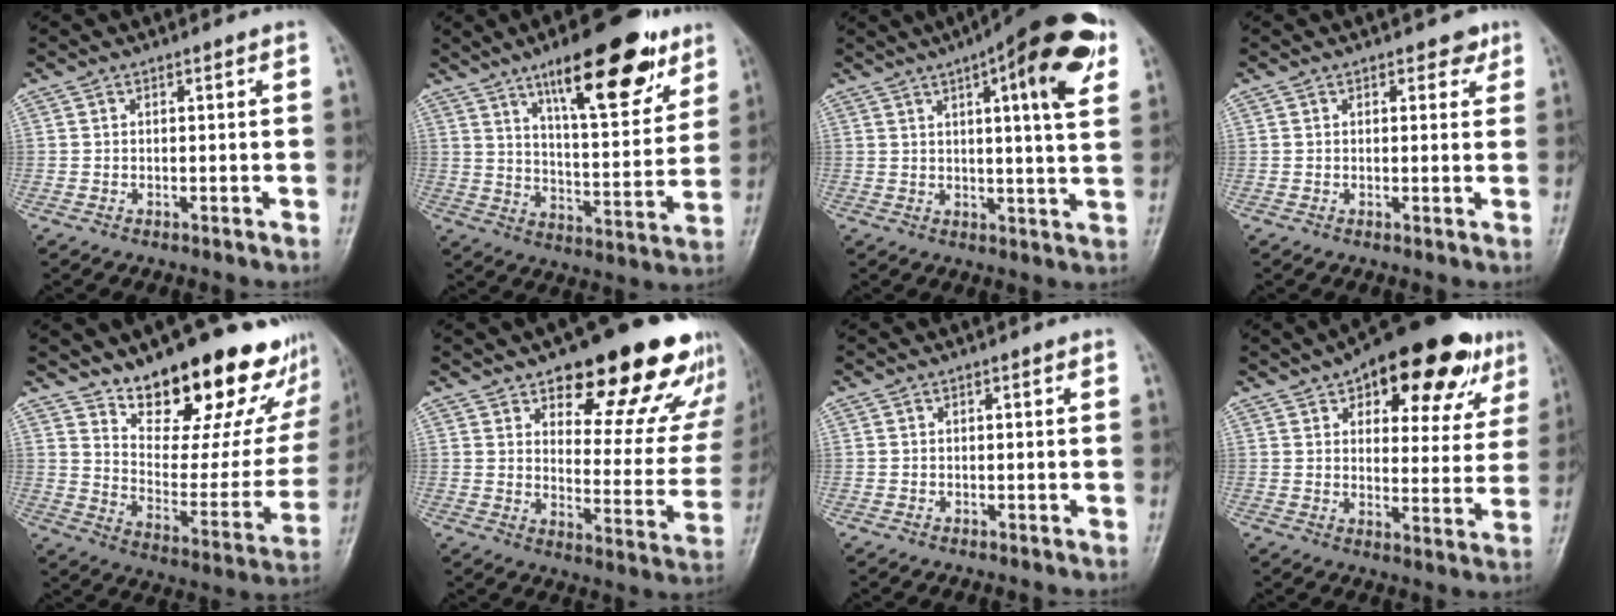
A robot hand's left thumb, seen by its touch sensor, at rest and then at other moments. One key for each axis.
{"total": 20.9, "fx": 12.4, "fy": 6.8, "fz": 15.4, "tx": -0.186, "ty": -0.052, "tz": 0.194}
{"total": 17.9, "fx": 8.1, "fy": 4.3, "fz": 15.4, "tx": -0.193, "ty": -0.008, "tz": 0.107}
{"total": 2.6, "fx": 1.5, "fy": 1.7, "fz": 1.2, "tx": 0.008, "ty": -0.005, "tz": 0.016}
{"total": 25.4, "fx": 19.0, "fy": 10.3, "fz": 13.4, "tx": -0.147, "ty": -0.115, "tz": 0.270}
{"total": 23.6, "fx": 15.9, "fy": 9.2, "fz": 14.8, "tx": -0.138, "ty": -0.080, "tz": 0.211}
{"total": 0.0}
{"total": 21.9, "fx": 12.0, "fy": 10.0, "fz": 15.3, "tx": -0.164, "ty": -0.013, "tz": 0.166}